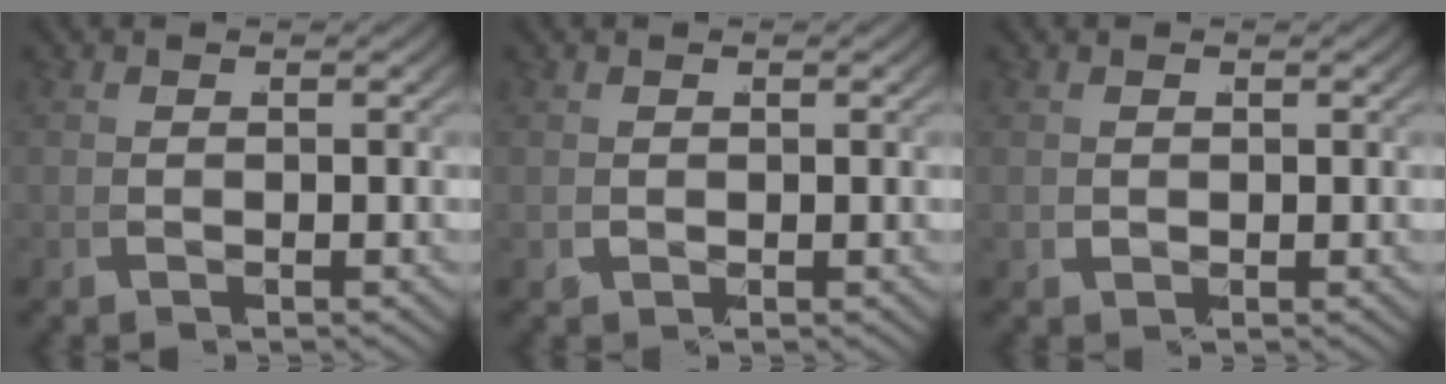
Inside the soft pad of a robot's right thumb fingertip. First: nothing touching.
{"total": 1.3, "force": [0.3, 1.2, 0.3], "torque": [-0.018, 0.001, 0.006]}
{"total": 1.2, "force": [0.4, 1.1, 0.4], "torque": [-0.018, 0.001, 0.007]}